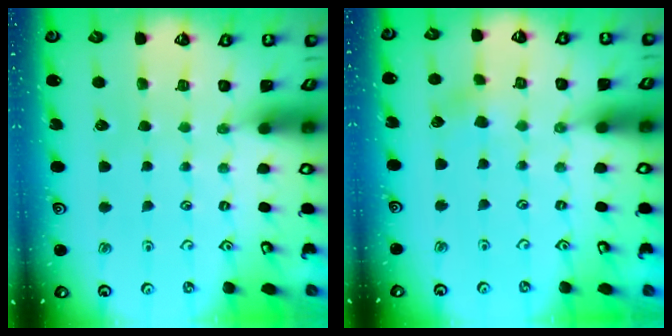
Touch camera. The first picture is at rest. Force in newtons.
{"total": 1.8, "press": 1.8, "slide": 0.2}